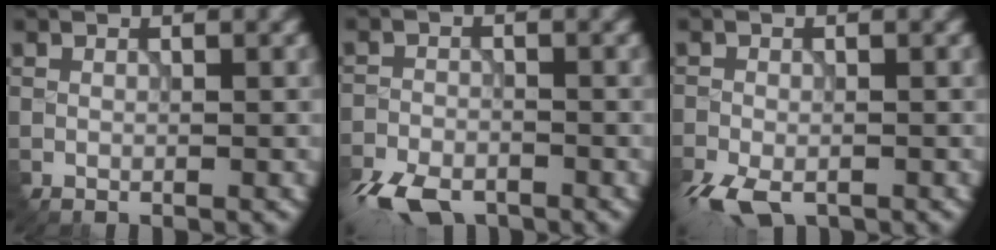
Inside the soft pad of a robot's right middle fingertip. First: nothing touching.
{"total": 5.9, "force": [-4.7, 2.4, 2.7], "torque": [-0.054, -0.027, -0.094]}
{"total": 4.4, "force": [-2.9, 1.9, 2.7], "torque": [-0.055, -0.014, -0.056]}